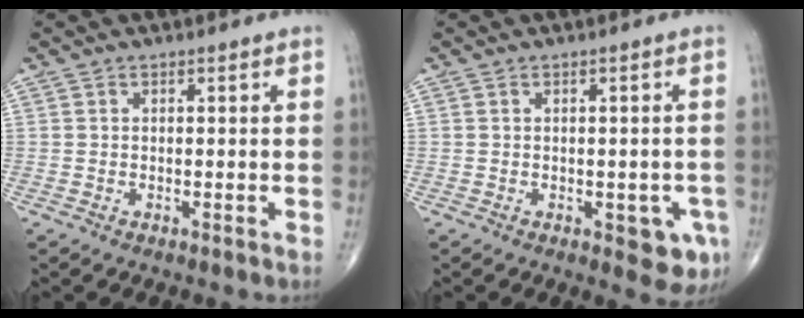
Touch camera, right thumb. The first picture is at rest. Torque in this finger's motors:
{"motor_torque": [0.74, 1.03, -0.07, -0.11, 0.07]}